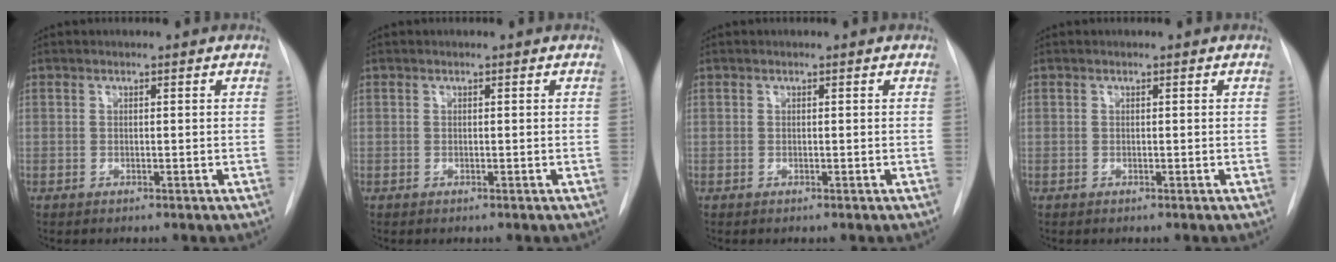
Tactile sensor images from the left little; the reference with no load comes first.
{"total": 0.0}
{"total": 0.0}
{"total": 0.0}